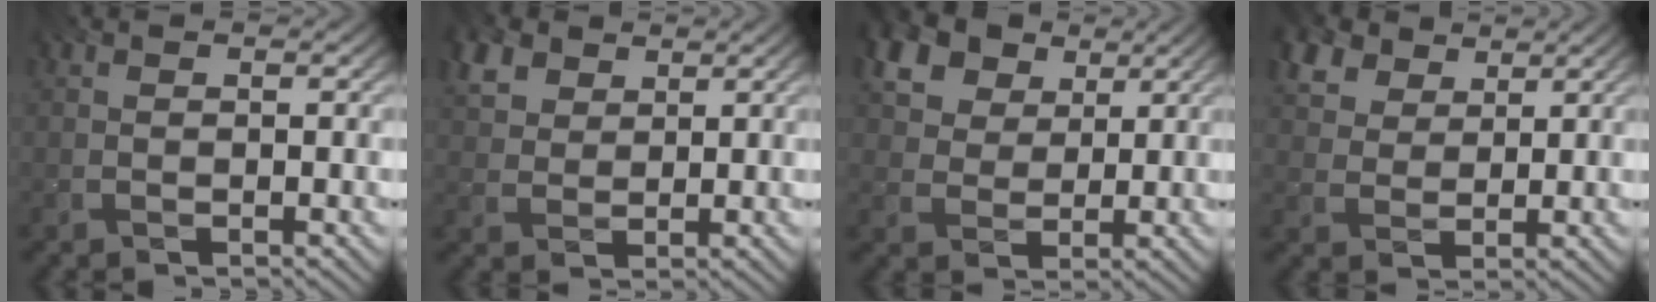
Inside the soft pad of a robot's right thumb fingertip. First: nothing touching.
{"total": 5.1, "force": [2.9, 3.4, 2.5], "torque": [-0.078, 0.008, 0.058]}
{"total": 12.0, "force": [6.7, 8.0, 5.9], "torque": [-0.173, 0.011, 0.125]}
{"total": 6.4, "force": [4.2, 3.9, 2.9], "torque": [-0.086, 0.007, 0.079]}